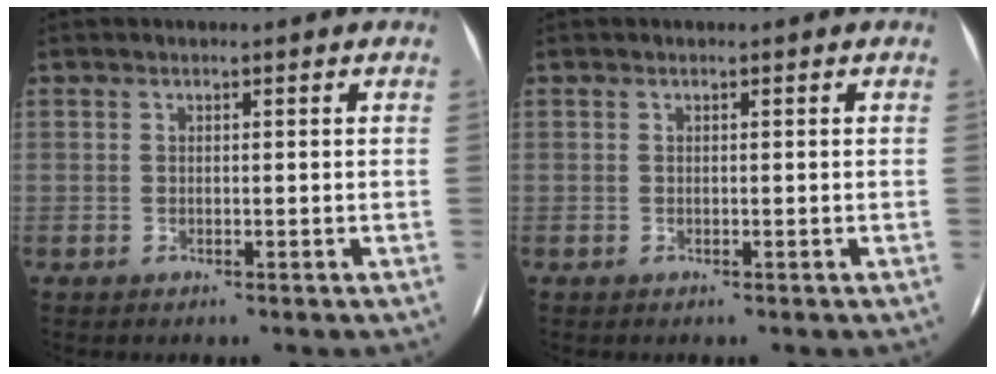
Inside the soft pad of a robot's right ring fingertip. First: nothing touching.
{"total": 0.0}